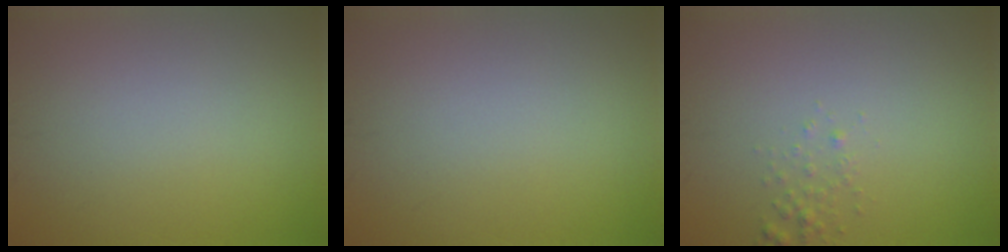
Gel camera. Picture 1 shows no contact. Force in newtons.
{"total": 0.0}
{"total": 0.9, "press": 0.9, "slide": 0.1}